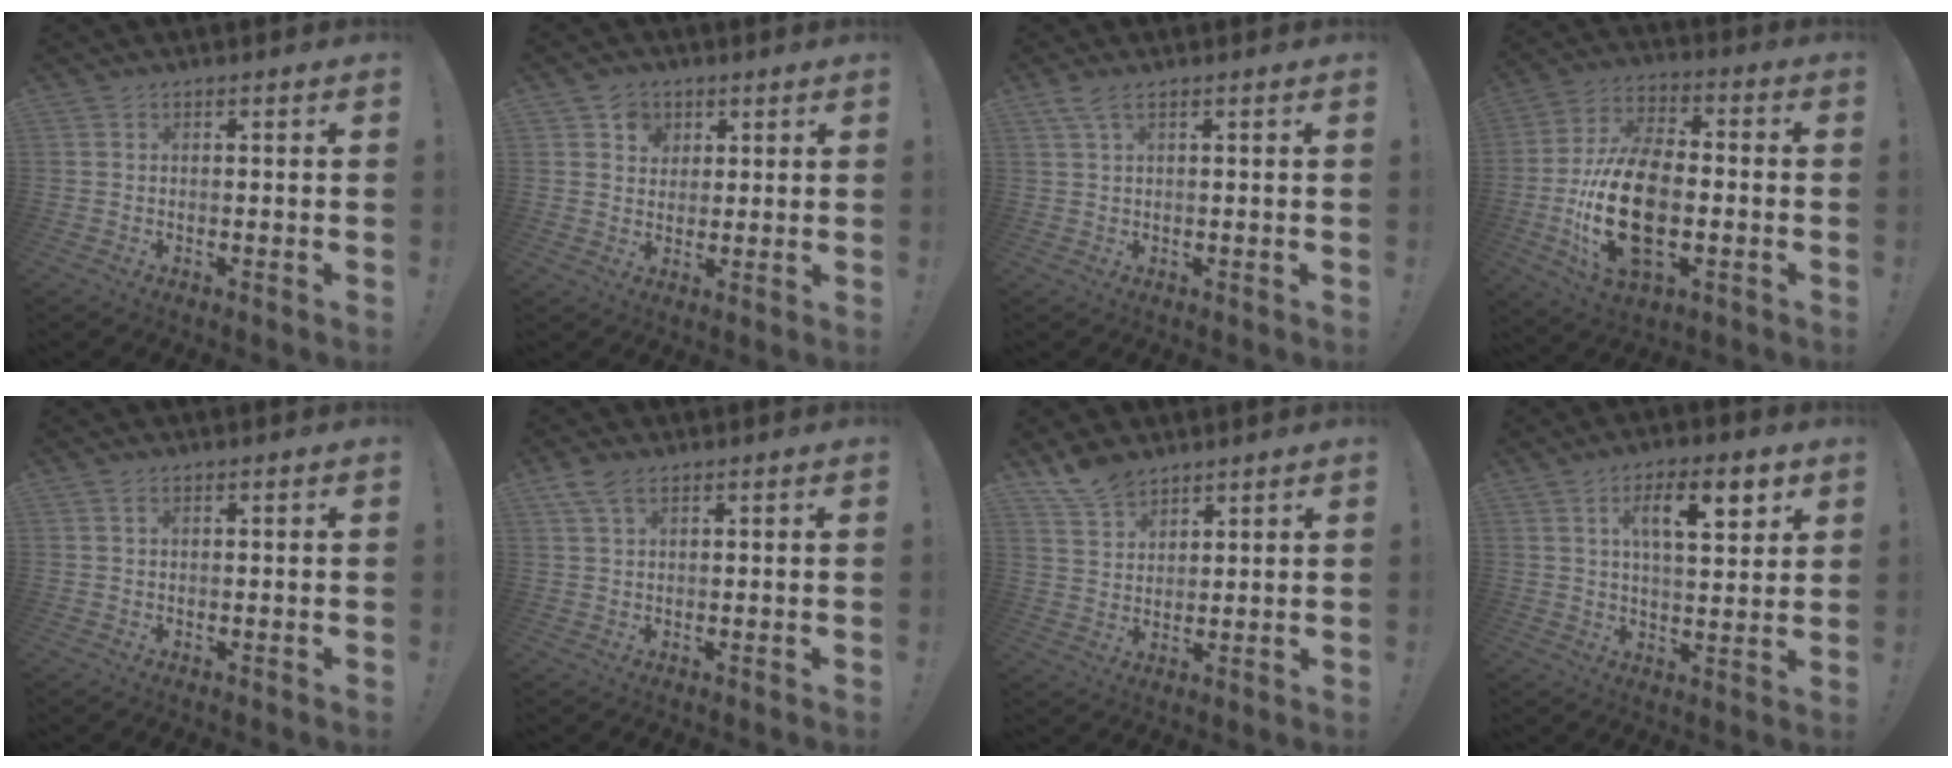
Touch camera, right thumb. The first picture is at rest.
{"total": 6.2, "force": [2.9, 5.3, 1.1], "torque": [-0.009, -0.016, 0.055]}
{"total": 3.1, "force": [1.7, 0.7, 2.5], "torque": [-0.055, 0.000, 0.032]}
{"total": 22.5, "force": [-4.5, 13.7, 17.3], "torque": [-0.334, 0.018, -0.070]}
{"total": 1.1, "force": [0.5, 0.7, 0.7], "torque": [-0.012, 0.002, 0.009]}
{"total": 4.7, "force": [2.9, 2.2, 3.0], "torque": [-0.057, -0.005, 0.056]}
{"total": 8.4, "force": [6.7, 4.3, 2.6], "torque": [-0.045, -0.041, 0.132]}
{"total": 12.0, "force": [5.1, 4.3, 10.0], "torque": [-0.151, -0.003, 0.080]}